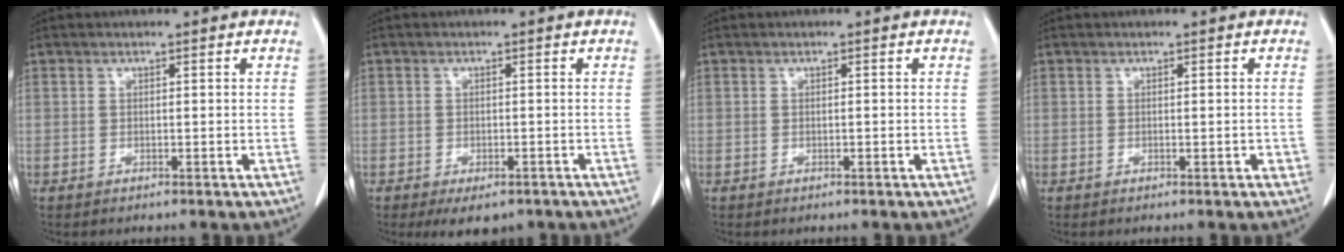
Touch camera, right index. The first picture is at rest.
{"total": 4.6, "force": [-3.1, 2.6, 2.0], "torque": [-0.016, -0.001, -0.039]}
{"total": 0.0}
{"total": 0.9, "force": [-0.2, 0.4, 0.8], "torque": [-0.009, 0.001, 0.000]}